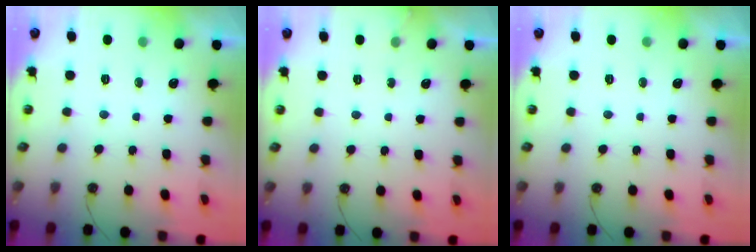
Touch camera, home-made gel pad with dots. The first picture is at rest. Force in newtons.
{"total": 2.8, "press": 2.8, "slide": 0.2}
{"total": 0.0}